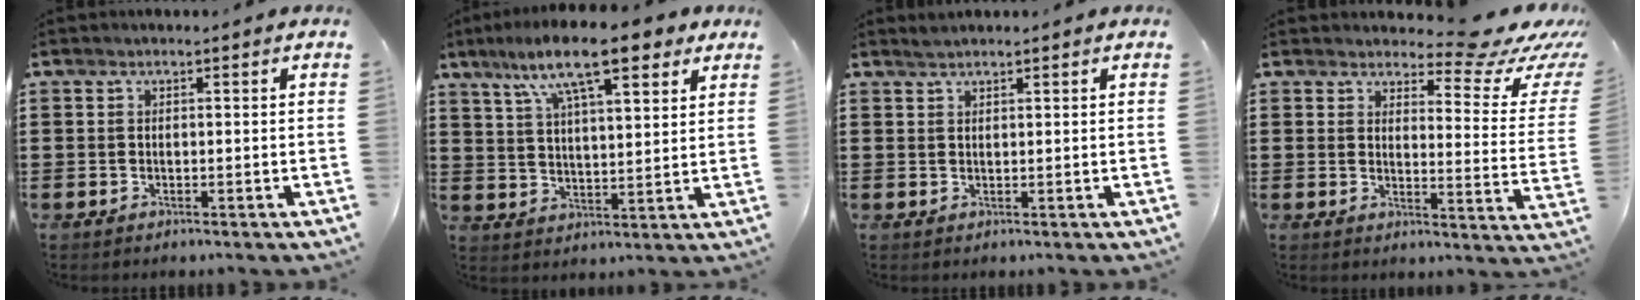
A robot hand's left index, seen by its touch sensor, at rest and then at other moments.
{"total": 12.5, "force": [8.4, 2.8, 8.8], "torque": [-0.175, -0.012, 0.144]}
{"total": 1.2, "force": [1.1, 0.1, 0.3], "torque": [-0.008, 0.001, 0.021]}
{"total": 8.5, "force": [7.2, 1.6, 4.2], "torque": [-0.070, -0.053, 0.120]}